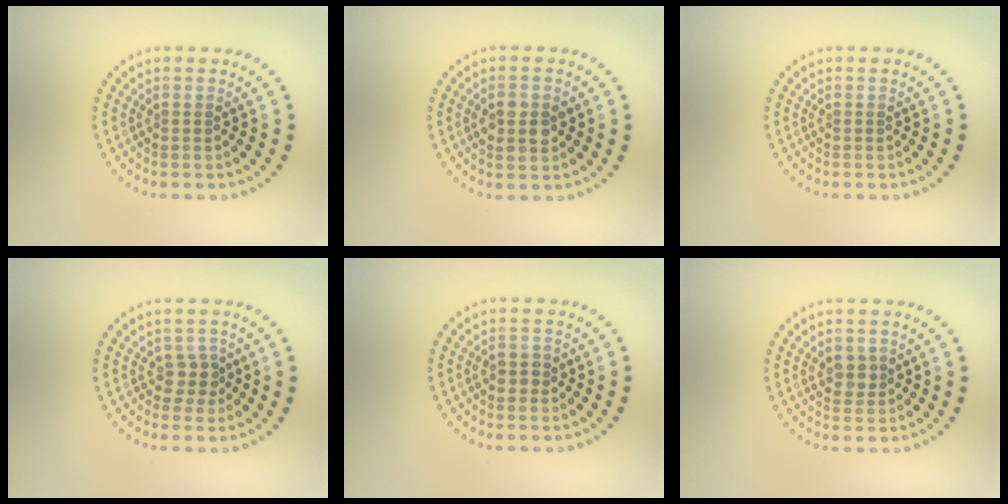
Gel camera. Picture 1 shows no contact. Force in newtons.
{"total": 2.8, "press": 2.8, "slide": 0.0}
{"total": 0.0}
{"total": 1.7, "press": 1.4, "slide": 0.9}
{"total": 1.4, "press": 1.4, "slide": 0.2}
{"total": 1.8, "press": 1.8, "slide": 0.4}